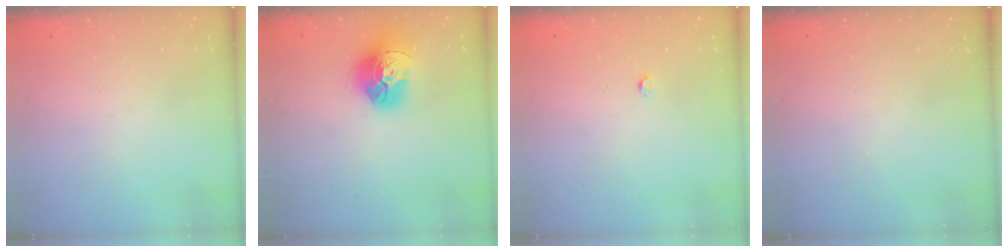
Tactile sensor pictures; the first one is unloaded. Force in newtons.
{"total": 15.7, "press": 15.6, "slide": 1.7}
{"total": 2.4, "press": 2.4, "slide": 0.3}
{"total": 0.0}